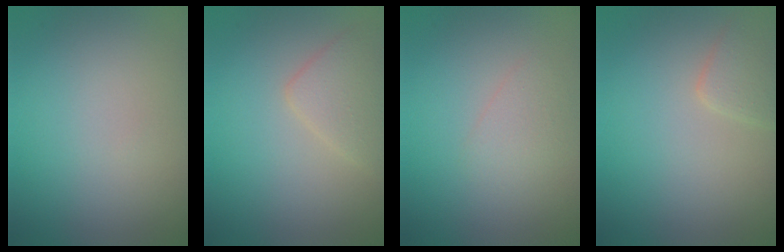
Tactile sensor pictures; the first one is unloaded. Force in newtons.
{"total": 2.8, "press": 2.8, "slide": 0.1}
{"total": 1.4, "press": 1.4, "slide": 0.1}
{"total": 2.1, "press": 2.1, "slide": 0.1}